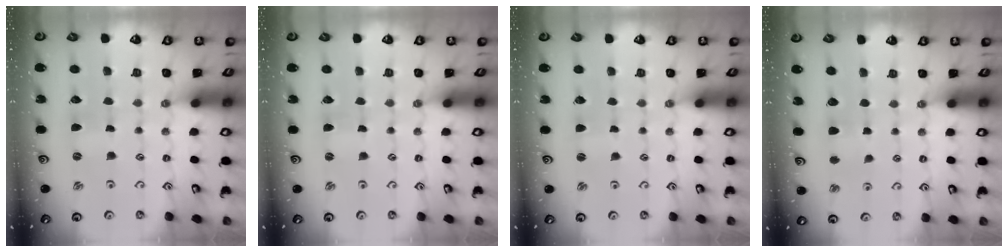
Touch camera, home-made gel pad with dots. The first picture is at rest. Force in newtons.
{"total": 0.6, "press": 0.6, "slide": 0.1}
{"total": 0.7, "press": 0.7, "slide": 0.1}
{"total": 3.3, "press": 3.2, "slide": 0.7}